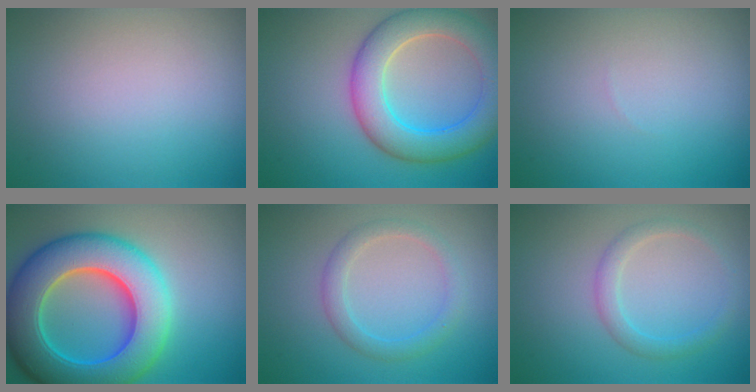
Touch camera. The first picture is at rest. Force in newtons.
{"total": 6.9, "press": 6.9, "slide": 0.5}
{"total": 0.0}
{"total": 11.7, "press": 11.7, "slide": 0.2}
{"total": 2.3, "press": 2.3, "slide": 0.1}
{"total": 2.0, "press": 2.0, "slide": 0.1}